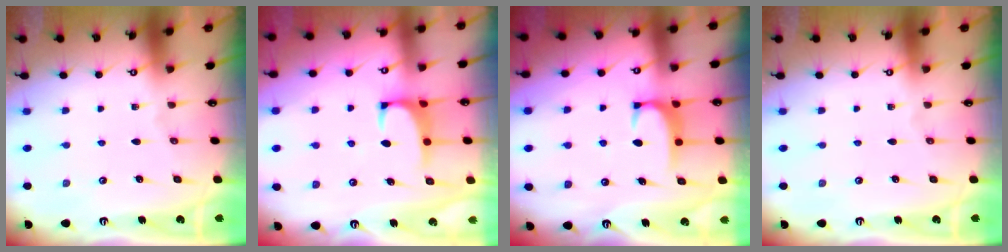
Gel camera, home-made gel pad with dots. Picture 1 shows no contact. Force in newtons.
{"total": 0.9, "press": 0.6, "slide": 0.6}
{"total": 2.0, "press": 1.9, "slide": 0.6}
{"total": 0.0}